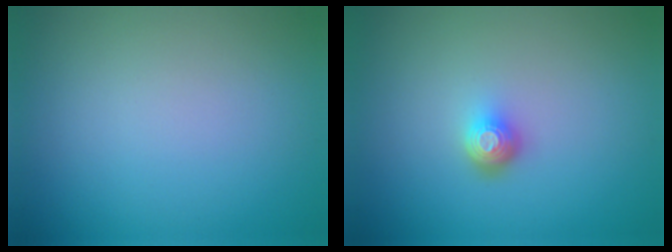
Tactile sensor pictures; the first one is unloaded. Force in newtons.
{"total": 2.0, "press": 1.5, "slide": 1.4}